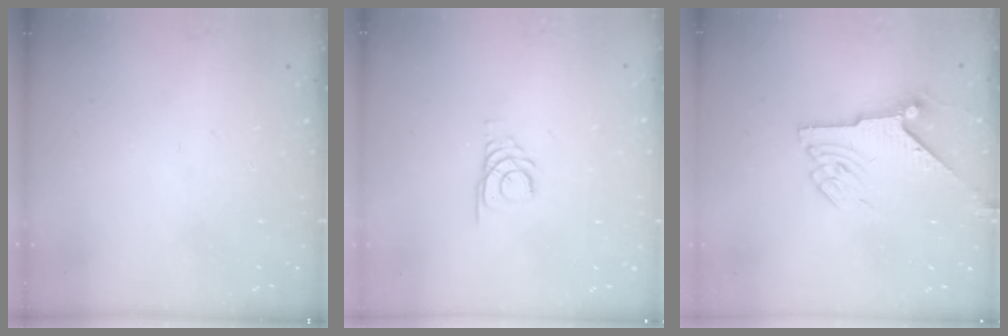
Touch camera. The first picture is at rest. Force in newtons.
{"total": 3.2, "press": 3.2, "slide": 0.3}
{"total": 7.0, "press": 7.0, "slide": 0.3}